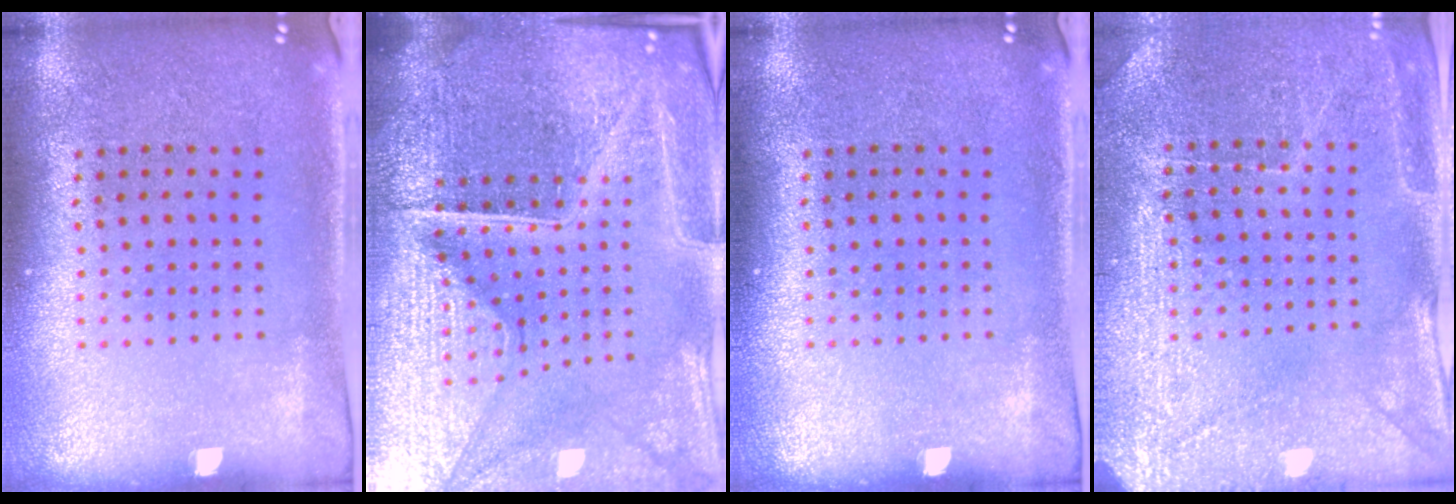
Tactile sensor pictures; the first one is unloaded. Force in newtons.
{"total": 6.6, "press": 5.9, "slide": 3.0}
{"total": 0.0}
{"total": 2.9, "press": 2.9, "slide": 0.3}